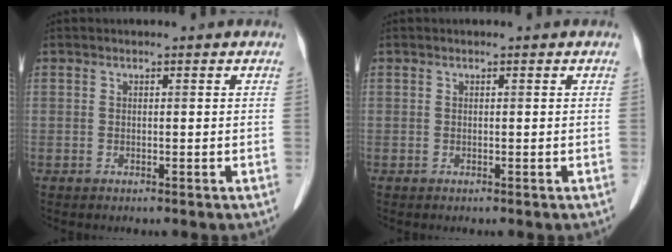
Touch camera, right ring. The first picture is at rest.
{"total": 0.0}